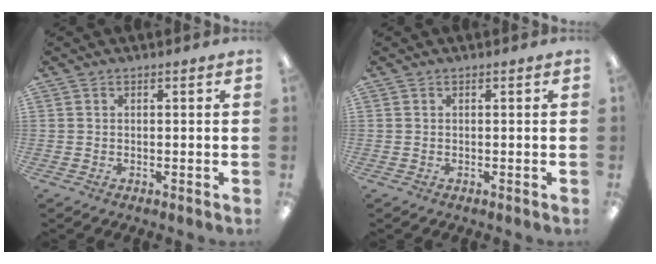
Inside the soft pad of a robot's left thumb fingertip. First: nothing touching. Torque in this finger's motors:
{"motor_torque": [0.00, 0.00, 0.10, 0.09, 0.00]}